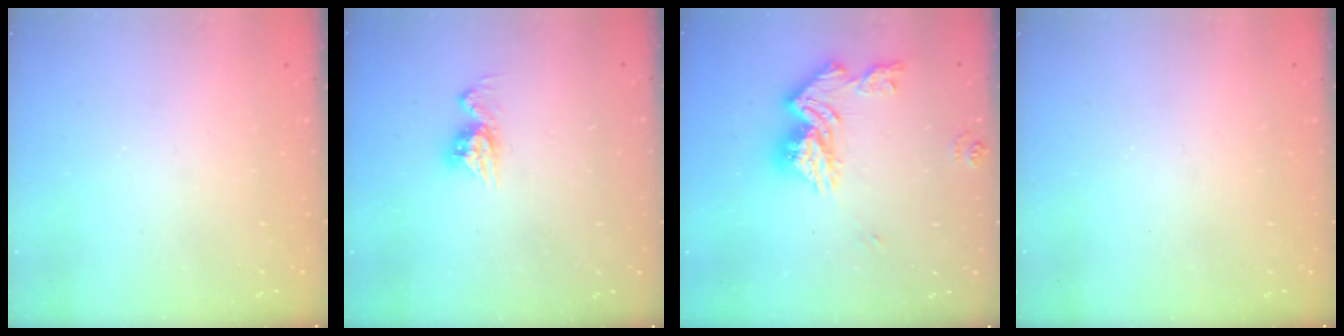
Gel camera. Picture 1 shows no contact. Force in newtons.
{"total": 8.0, "press": 8.0, "slide": 0.7}
{"total": 14.3, "press": 14.2, "slide": 1.5}
{"total": 0.0}